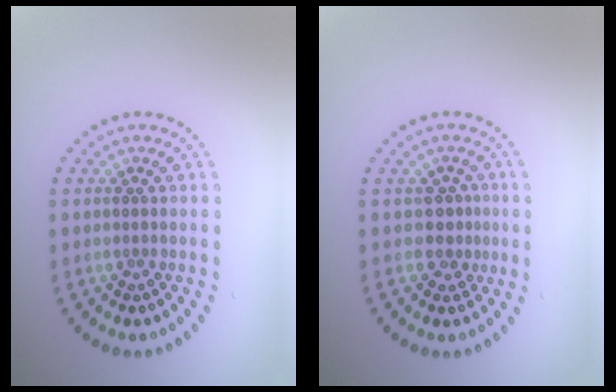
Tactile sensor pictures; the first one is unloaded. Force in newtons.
{"total": 2.0, "press": 1.5, "slide": 1.3}